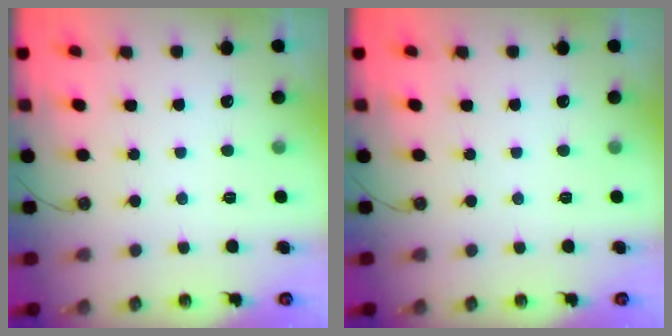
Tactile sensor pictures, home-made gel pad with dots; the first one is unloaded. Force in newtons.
{"total": 0.0}